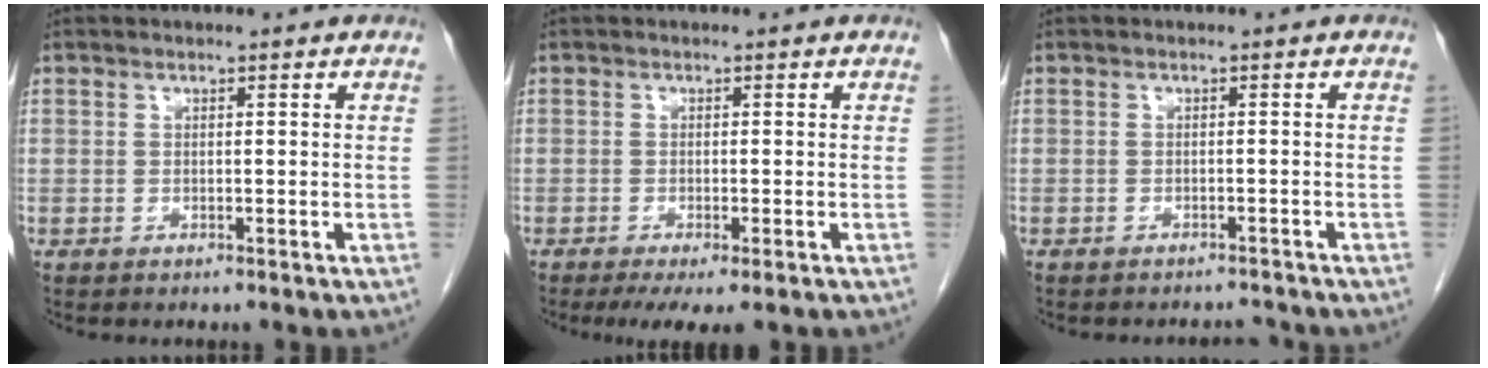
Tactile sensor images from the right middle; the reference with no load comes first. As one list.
[{"total": 4.3, "force": [-2.7, 0.9, 3.2], "torque": [-0.049, -0.014, -0.040]}, {"total": 3.4, "force": [-3.3, 0.7, 0.2], "torque": [0.005, -0.002, -0.043]}]